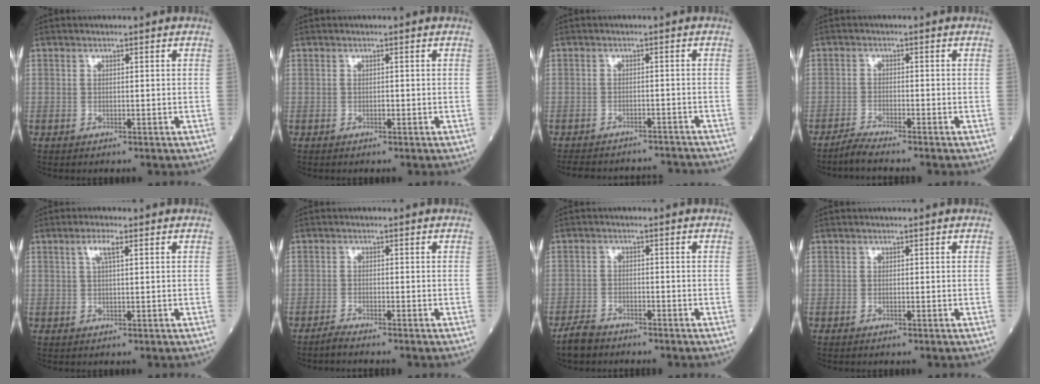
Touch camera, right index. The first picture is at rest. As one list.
[{"total": 0.6, "force": [-0.1, 0.2, 0.5], "torque": [-0.011, 0.000, -0.002]}, {"total": 12.9, "force": [-12.1, 3.4, 2.9], "torque": [-0.051, 0.012, -0.145]}, {"total": 2.9, "force": [-2.7, -0.8, 0.6], "torque": [-0.019, -0.011, -0.056]}, {"total": 2.5, "force": [1.1, 0.2, 2.3], "torque": [-0.048, 0.007, 0.020]}, {"total": 1.9, "force": [-1.8, -0.4, 0.3], "torque": [-0.010, -0.003, -0.034]}, {"total": 3.7, "force": [-3.4, 1.3, 0.9], "torque": [-0.023, -0.004, -0.063]}, {"total": 0.0}]